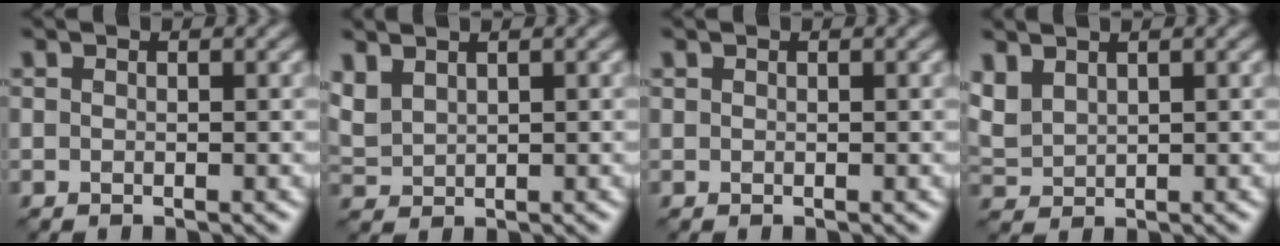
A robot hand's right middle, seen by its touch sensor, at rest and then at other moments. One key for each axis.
{"total": 1.9, "fx": 1.4, "fy": 1.0, "fz": 0.8, "tx": -0.031, "ty": 0.004, "tz": 0.036}
{"total": 0.0}
{"total": 2.2, "fx": 1.5, "fy": 1.2, "fz": 1.0, "tx": -0.036, "ty": 0.004, "tz": 0.037}